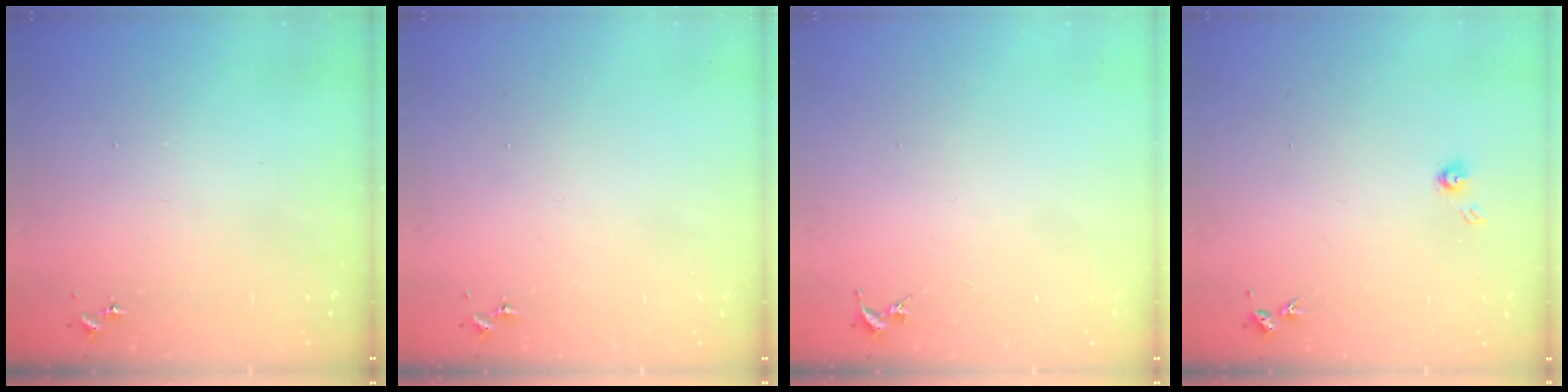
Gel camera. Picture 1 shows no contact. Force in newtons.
{"total": 0.0}
{"total": 0.0}
{"total": 3.8, "press": 3.7, "slide": 0.2}